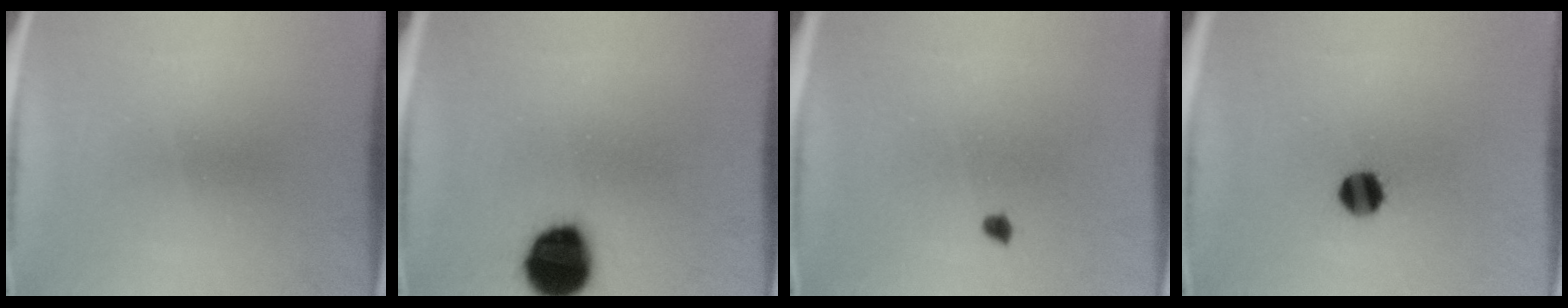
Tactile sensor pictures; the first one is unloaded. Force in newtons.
{"total": 14.2}
{"total": 1.1}
{"total": 6.0}